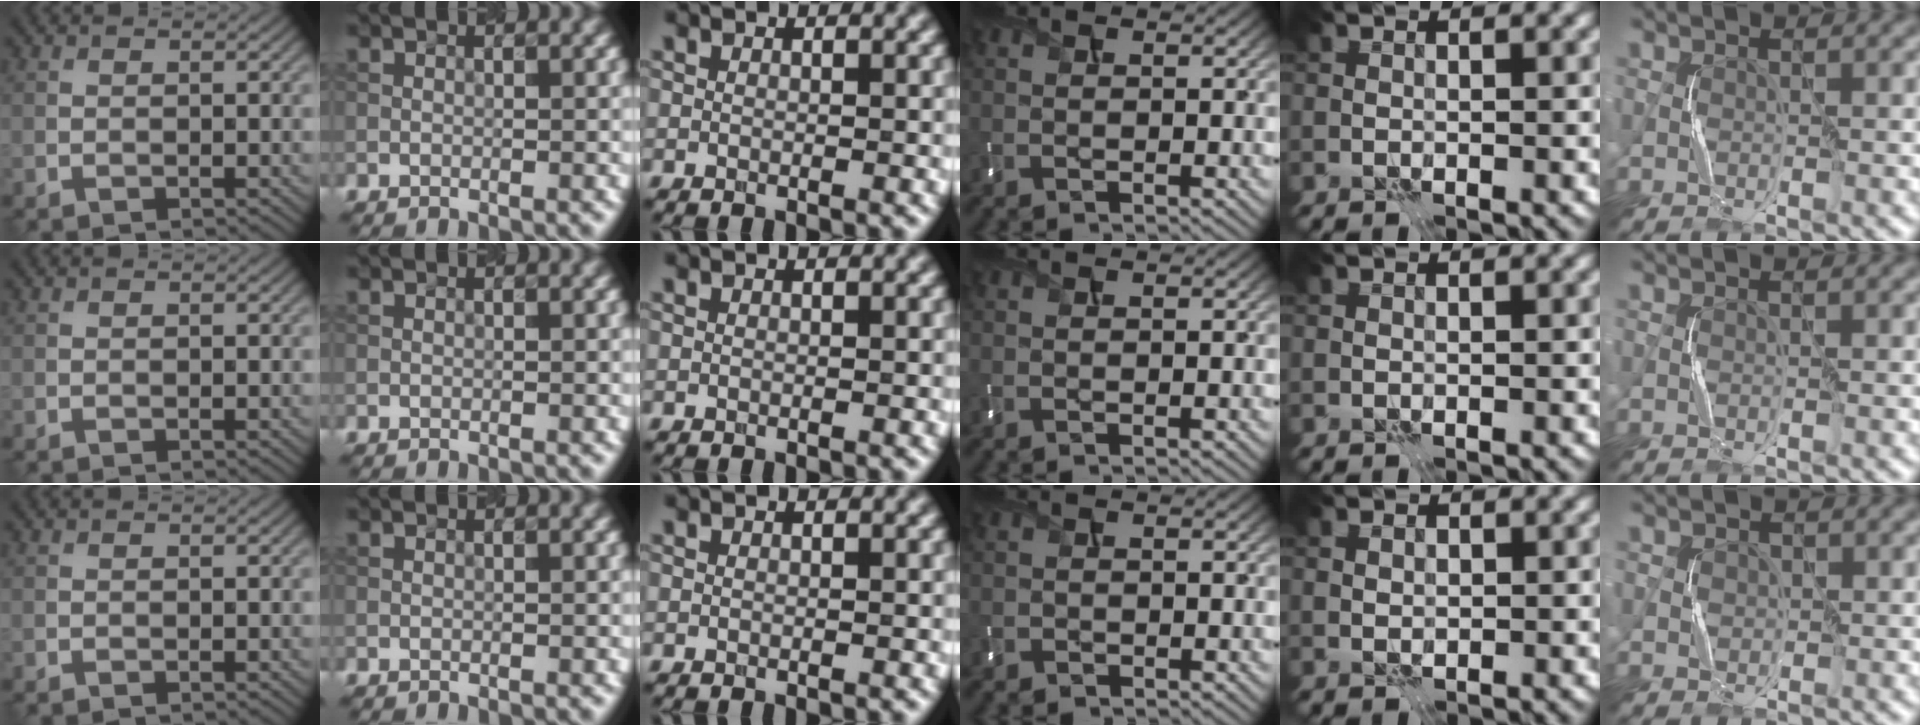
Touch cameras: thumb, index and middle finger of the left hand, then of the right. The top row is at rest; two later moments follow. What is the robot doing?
{"motion": "press", "object": "memory foam"}